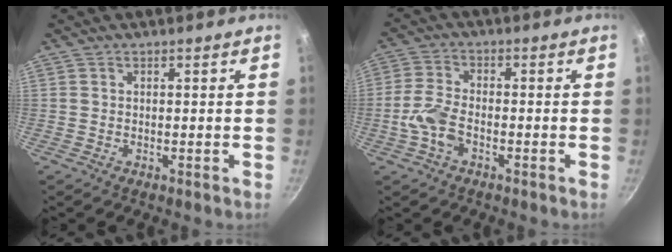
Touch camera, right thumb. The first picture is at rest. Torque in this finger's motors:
{"motor_torque": [-0.07, 0.10, 0.30, 0.29, 0.03]}